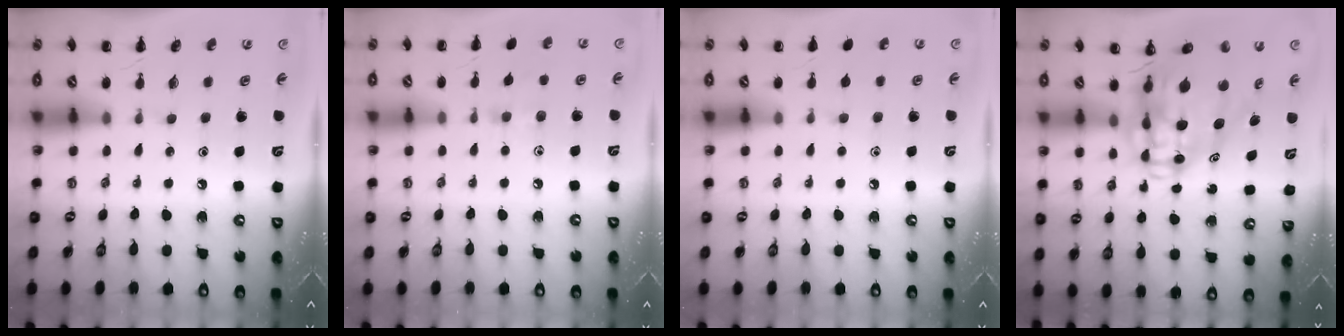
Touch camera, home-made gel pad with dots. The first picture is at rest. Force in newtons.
{"total": 5.7, "press": 5.5, "slide": 1.7}
{"total": 3.1, "press": 2.9, "slide": 1.2}
{"total": 11.3, "press": 10.9, "slide": 2.8}